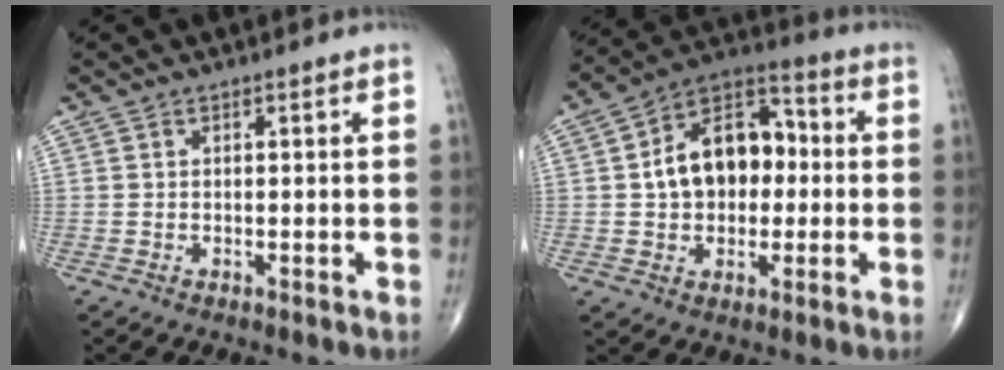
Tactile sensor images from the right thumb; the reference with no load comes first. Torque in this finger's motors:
{"motor_torque": [0.29, 0.29, 0.36, -0.27, 0.14]}